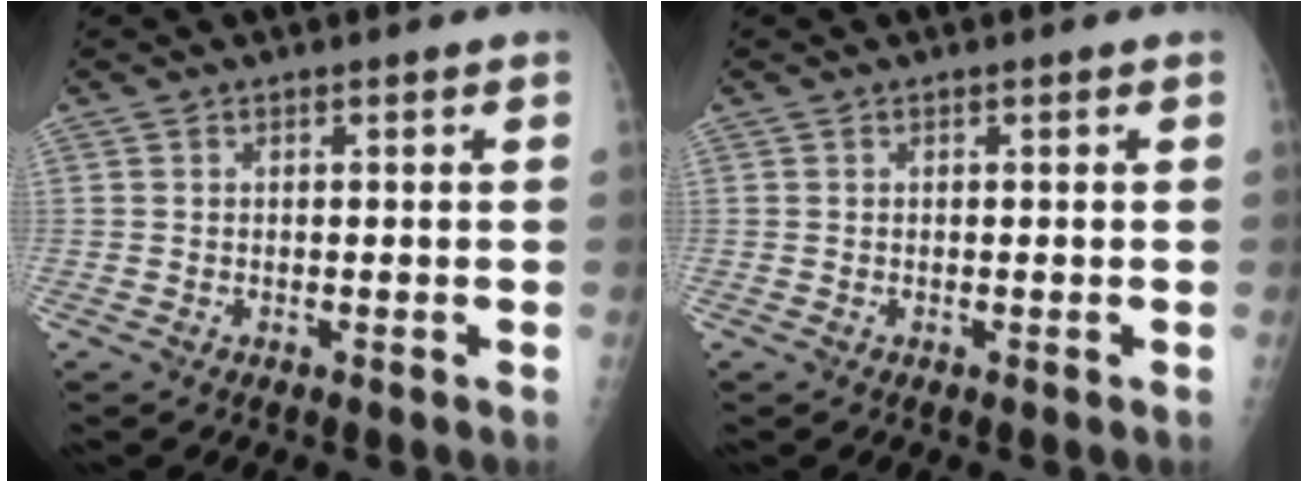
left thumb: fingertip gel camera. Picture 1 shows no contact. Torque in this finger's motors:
{"motor_torque": [0.03, 0.01, -0.02, -0.02, 0.00]}